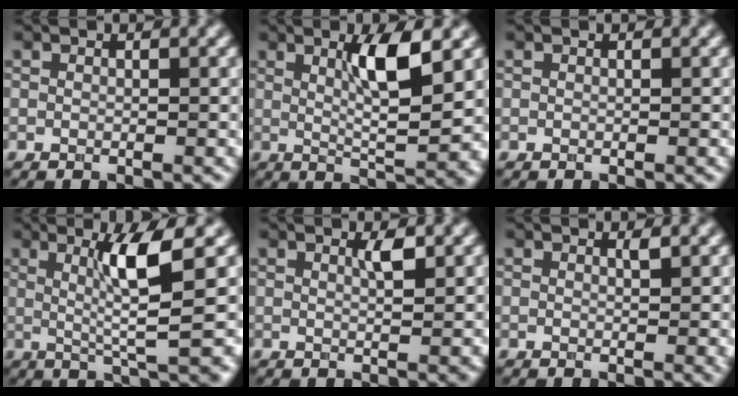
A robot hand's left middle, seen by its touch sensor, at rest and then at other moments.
{"total": 6.5, "force": [1.9, 1.2, 6.1], "torque": [-0.098, -0.008, 0.036]}
{"total": 0.0}
{"total": 6.1, "force": [1.5, 0.7, 5.9], "torque": [-0.099, -0.005, 0.029]}
{"total": 1.8, "force": [0.8, 0.3, 1.6], "torque": [-0.026, -0.001, 0.010]}
{"total": 1.3, "force": [0.5, 0.2, 1.1], "torque": [-0.015, -0.003, 0.007]}